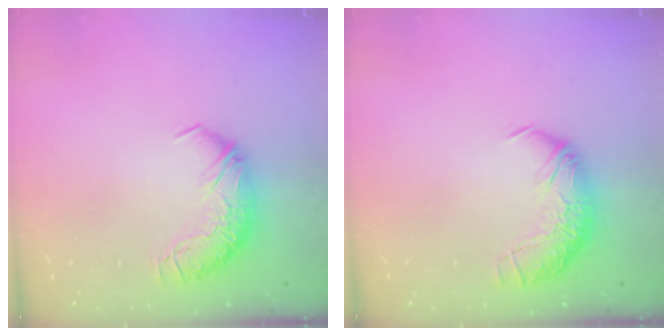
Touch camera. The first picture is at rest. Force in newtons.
{"total": 2.4, "press": 0.9, "slide": 2.2}